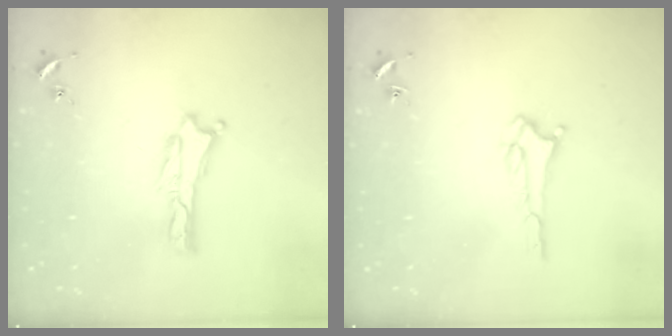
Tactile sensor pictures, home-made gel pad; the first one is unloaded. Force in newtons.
{"total": 2.1, "press": 2.1, "slide": 0.2}